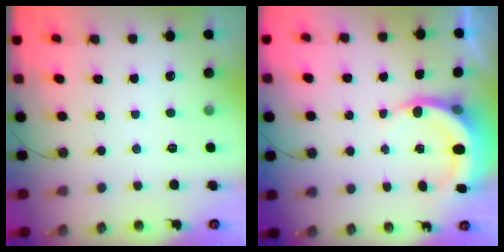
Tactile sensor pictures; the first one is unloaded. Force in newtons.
{"total": 6.3, "press": 6.2, "slide": 1.2}